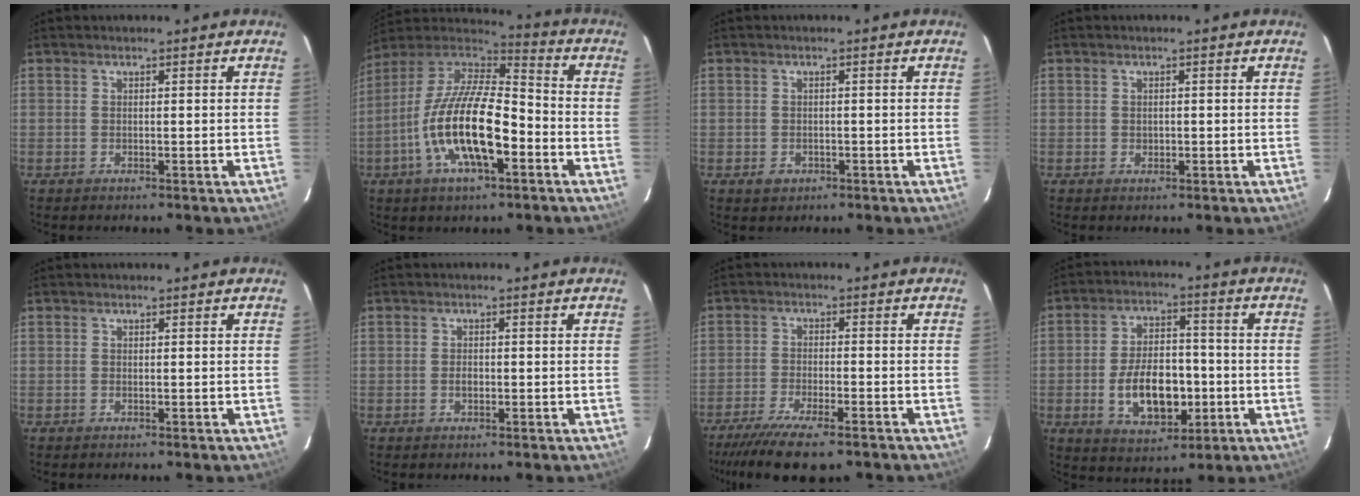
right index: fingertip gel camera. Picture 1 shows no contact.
{"total": 19.6, "force": [-6.4, 7.2, 17.1], "torque": [-0.335, -0.014, -0.124]}
{"total": 2.3, "force": [-1.0, 1.9, 0.7], "torque": [-0.013, -0.001, -0.012]}
{"total": 0.9, "force": [0.0, 0.8, 0.4], "torque": [-0.003, 0.001, 0.000]}
{"total": 0.0}
{"total": 1.4, "force": [-0.3, 1.0, 1.0], "torque": [-0.018, 0.001, -0.007]}
{"total": 12.3, "force": [-9.5, 2.7, 7.3], "torque": [-0.166, -0.041, -0.166]}
{"total": 13.1, "force": [-3.0, 7.6, 10.2], "torque": [-0.197, 0.010, -0.034]}